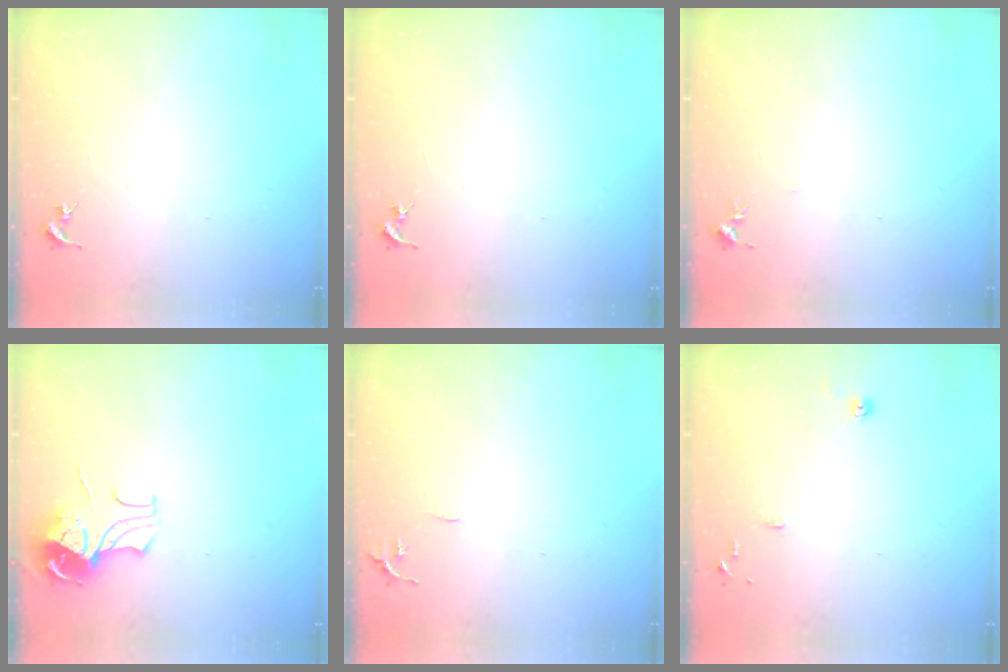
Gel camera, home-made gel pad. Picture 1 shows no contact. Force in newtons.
{"total": 0.0}
{"total": 3.9, "press": 3.9, "slide": 0.5}
{"total": 9.0, "press": 8.9, "slide": 1.0}
{"total": 6.4, "press": 6.4, "slide": 0.6}
{"total": 8.8, "press": 8.8, "slide": 0.8}